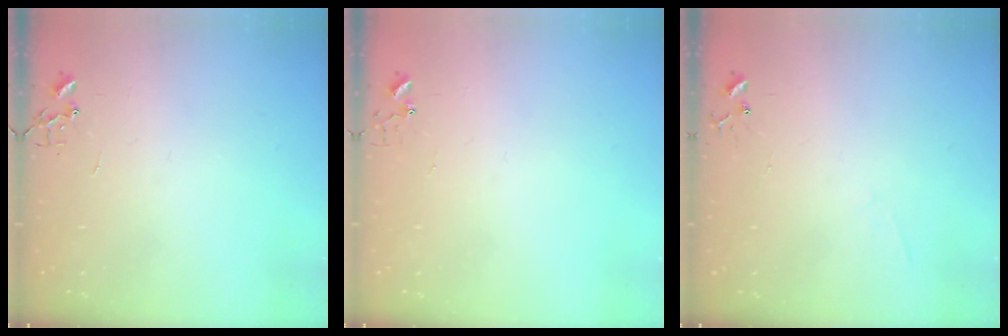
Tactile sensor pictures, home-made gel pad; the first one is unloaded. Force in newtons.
{"total": 5.0, "press": 5.0, "slide": 0.3}
{"total": 4.4, "press": 4.4, "slide": 0.4}